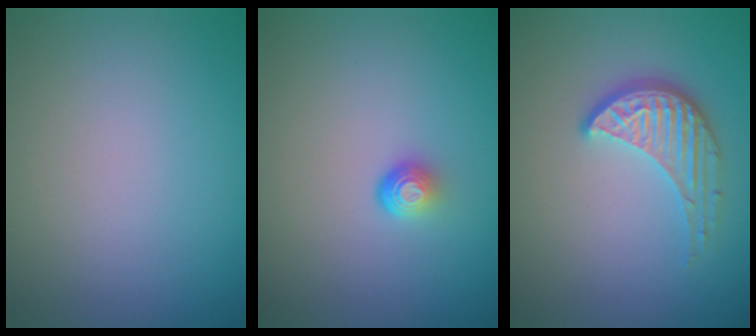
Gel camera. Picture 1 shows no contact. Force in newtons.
{"total": 1.7, "press": 1.0, "slide": 1.4}
{"total": 3.8, "press": 3.1, "slide": 2.2}